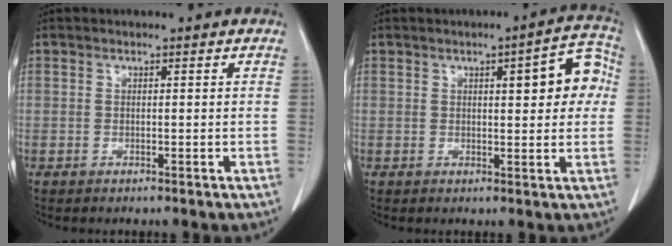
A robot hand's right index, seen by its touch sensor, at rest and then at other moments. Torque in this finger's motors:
{"motor_torque": [0.33, 0.25, 0.12, 0.04]}